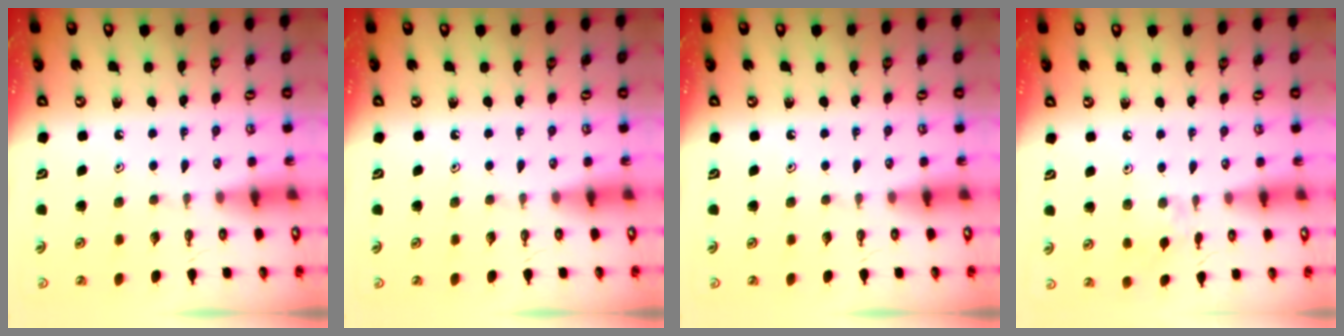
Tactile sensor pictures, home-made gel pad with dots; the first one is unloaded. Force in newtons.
{"total": 0.0}
{"total": 0.0}
{"total": 3.4, "press": 3.4, "slide": 0.5}